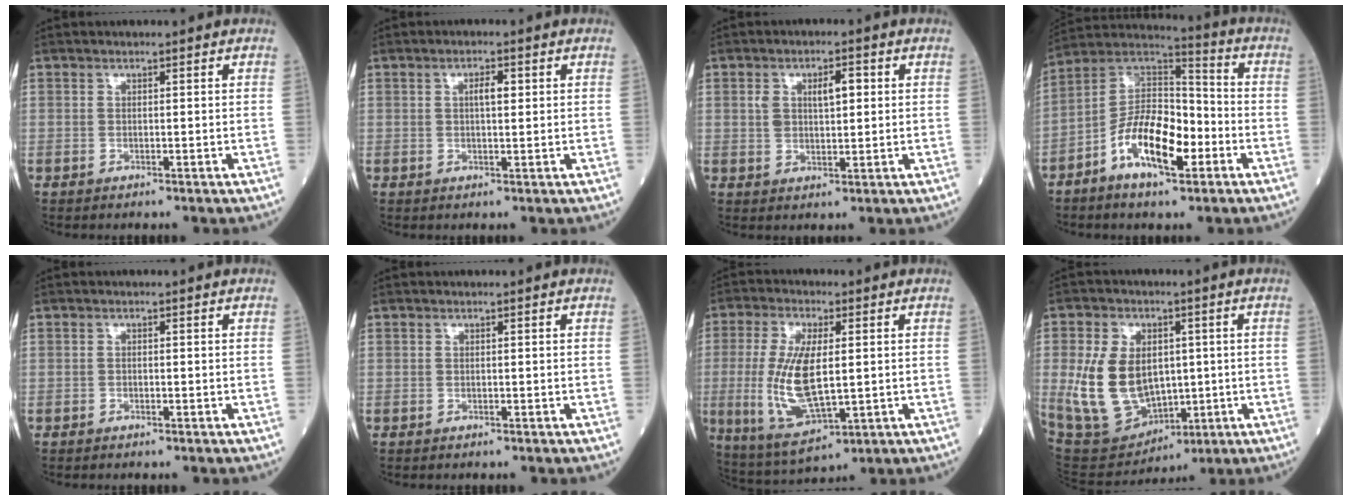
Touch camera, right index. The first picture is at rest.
{"total": 2.7, "force": [0.8, 0.8, 2.5], "torque": [-0.040, 0.003, 0.013]}
{"total": 5.1, "force": [1.3, 2.7, 4.1], "torque": [-0.070, 0.012, 0.026]}
{"total": 13.5, "force": [-5.4, 5.3, 11.2], "torque": [-0.211, 0.017, -0.099]}
{"total": 0.0}
{"total": 0.0}
{"total": 12.7, "force": [-0.3, 4.3, 12.0], "torque": [-0.258, -0.013, 0.006]}
{"total": 14.3, "force": [0.2, 9.7, 10.5], "torque": [-0.222, 0.007, 0.030]}